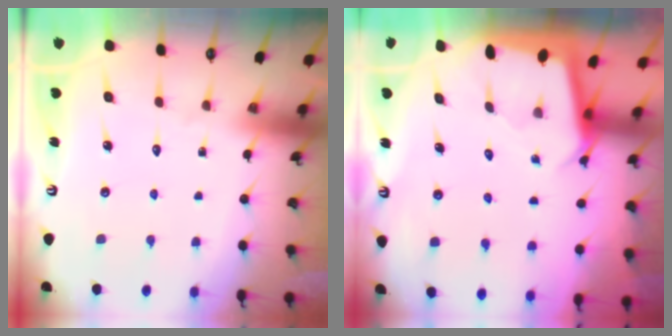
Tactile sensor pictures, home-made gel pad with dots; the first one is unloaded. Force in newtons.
{"total": 2.4, "press": 2.4, "slide": 0.2}